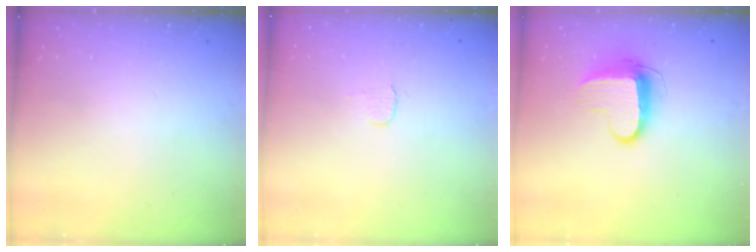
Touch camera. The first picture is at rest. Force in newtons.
{"total": 3.7, "press": 3.7, "slide": 0.3}
{"total": 9.6, "press": 9.6, "slide": 0.8}